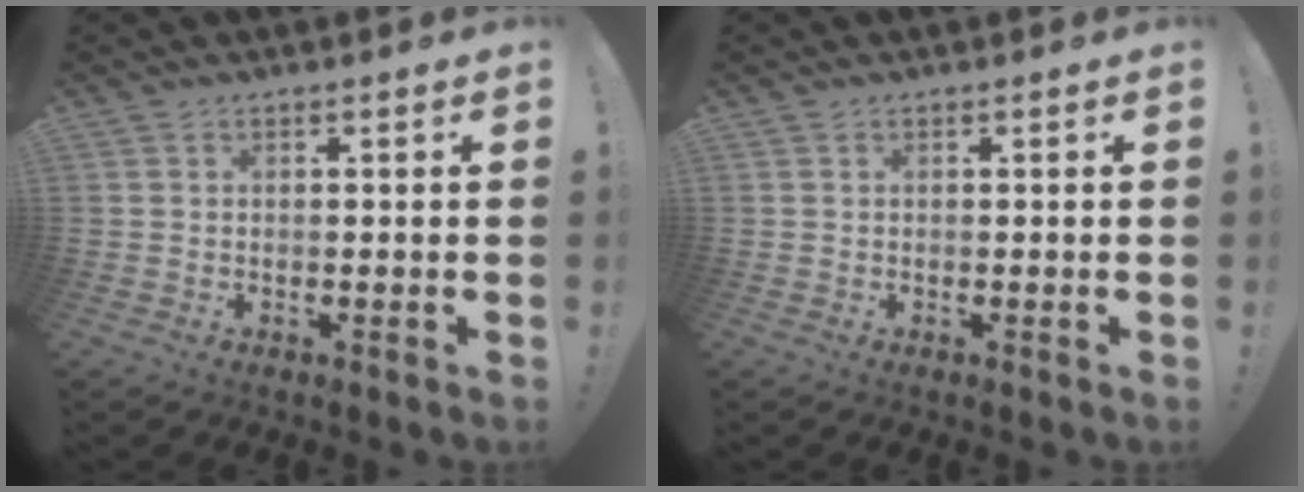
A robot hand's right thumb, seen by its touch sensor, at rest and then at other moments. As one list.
[{"total": 0.0}]